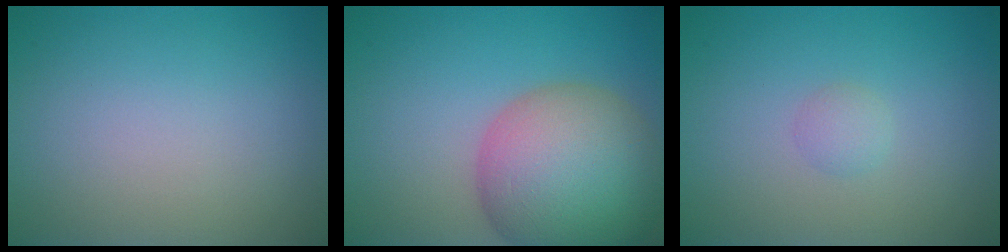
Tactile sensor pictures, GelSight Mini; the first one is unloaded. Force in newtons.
{"total": 11.9, "press": 11.9, "slide": 0.6}
{"total": 1.0, "press": 1.0, "slide": 0.1}